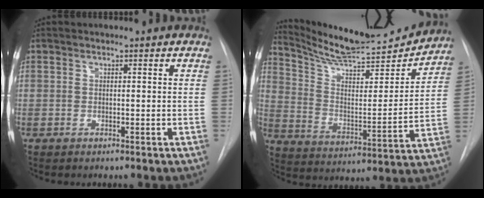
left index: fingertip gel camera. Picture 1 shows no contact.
{"total": 18.6, "force": [17.9, 1.1, 4.8], "torque": [-0.094, -0.041, 0.277]}